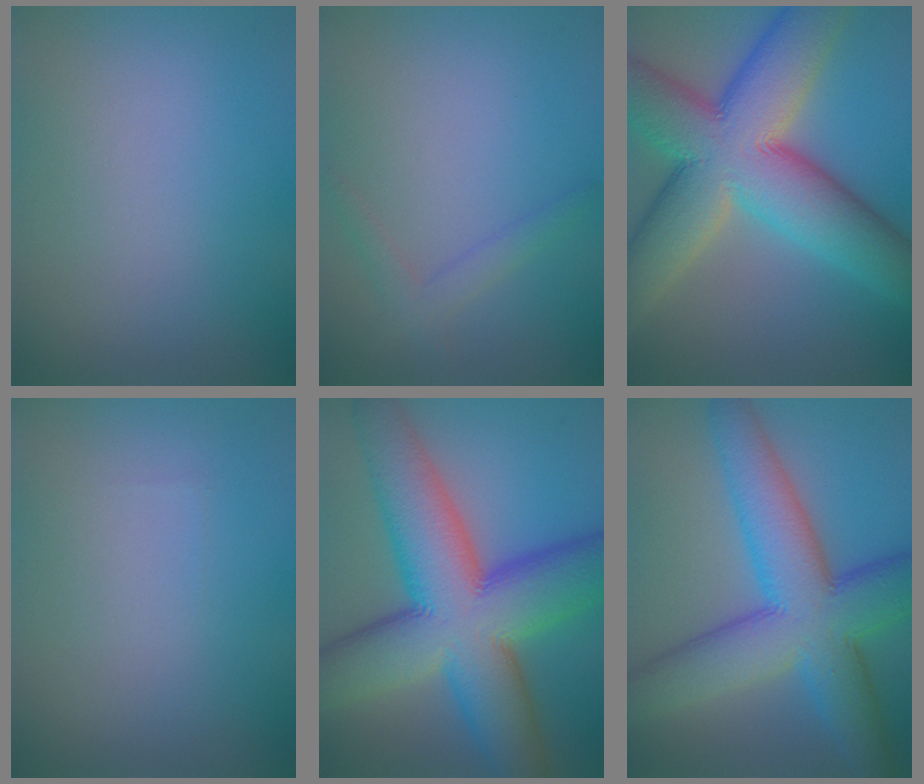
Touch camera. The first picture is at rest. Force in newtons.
{"total": 1.8, "press": 1.8, "slide": 0.1}
{"total": 15.0, "press": 15.0, "slide": 1.2}
{"total": 0.0}
{"total": 15.9, "press": 15.8, "slide": 0.4}
{"total": 11.3, "press": 11.3, "slide": 0.2}